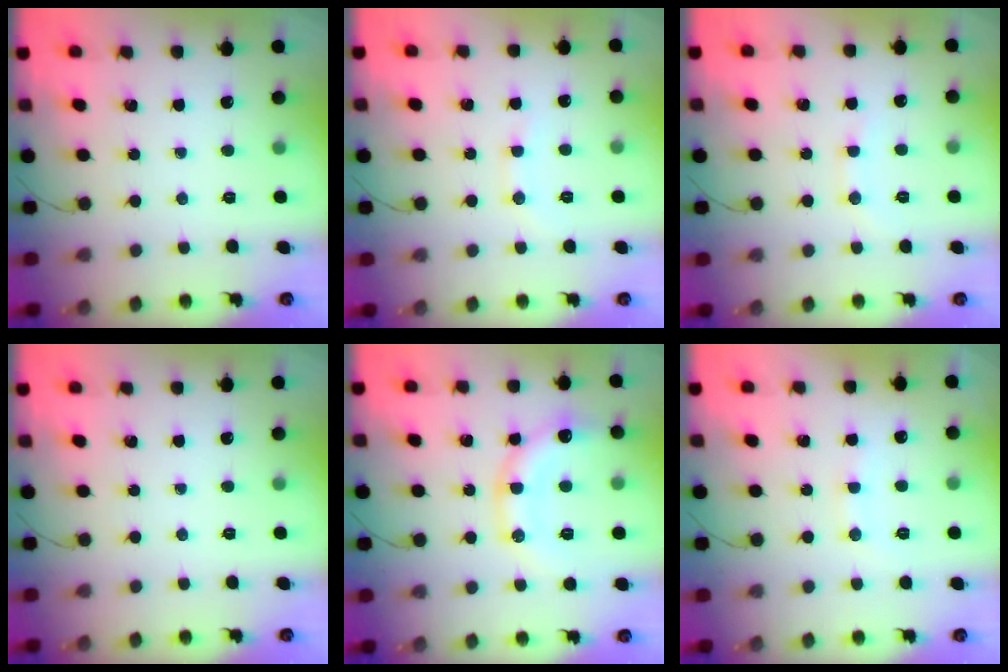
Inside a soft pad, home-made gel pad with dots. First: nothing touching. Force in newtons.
{"total": 5.9, "press": 5.7, "slide": 1.6}
{"total": 5.9, "press": 5.7, "slide": 1.6}
{"total": 0.0}
{"total": 12.9, "press": 12.8, "slide": 1.9}
{"total": 7.3, "press": 7.2, "slide": 1.2}